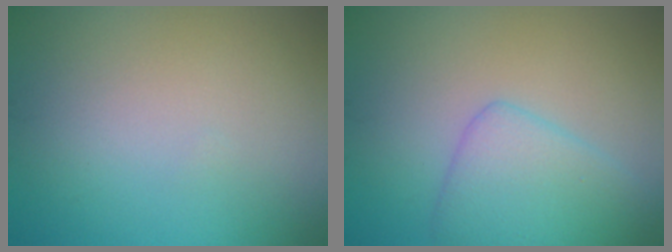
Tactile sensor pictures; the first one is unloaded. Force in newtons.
{"total": 4.5, "press": 4.5, "slide": 0.2}